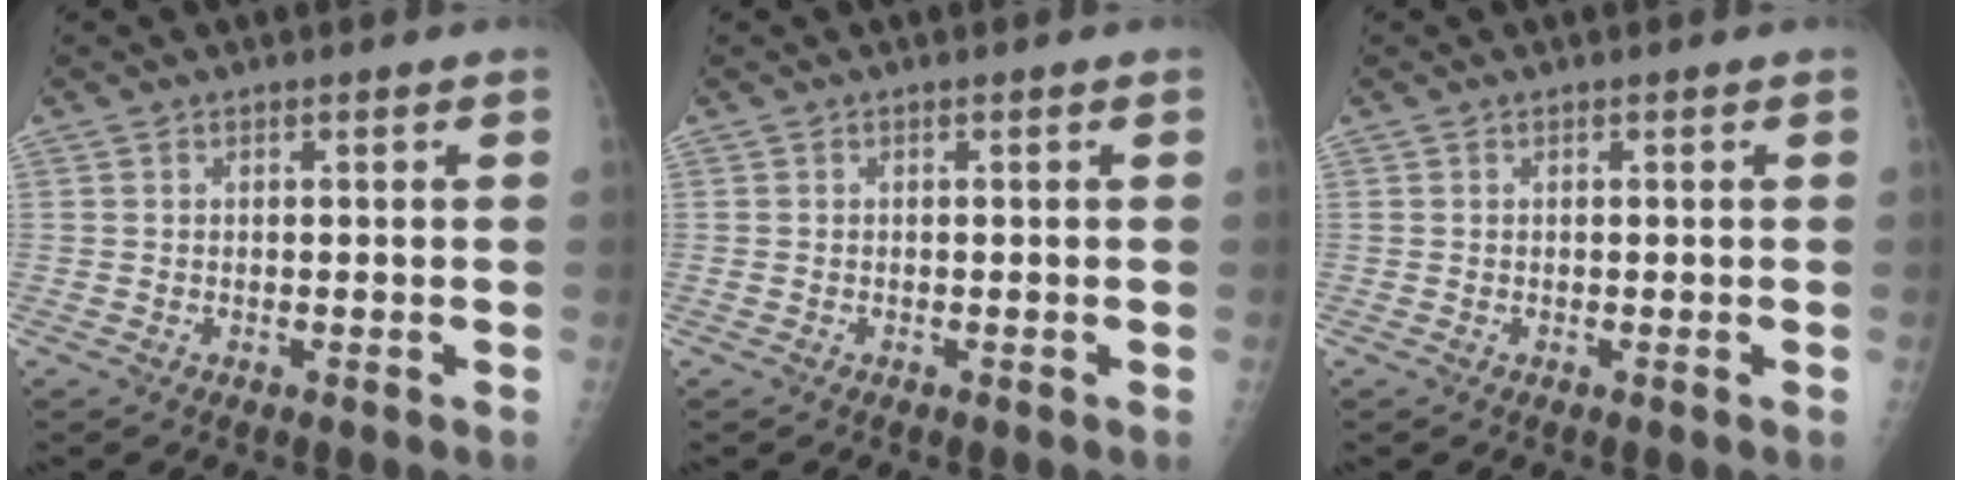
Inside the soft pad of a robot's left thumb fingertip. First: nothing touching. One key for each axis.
{"total": 0.0}
{"total": 0.0}